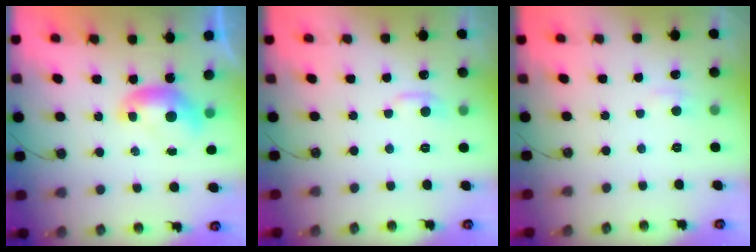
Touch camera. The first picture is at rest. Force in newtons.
{"total": 1.0, "press": 0.4, "slide": 0.9}
{"total": 1.6, "press": 1.6, "slide": 0.4}